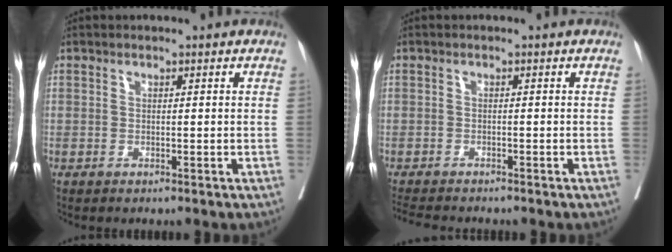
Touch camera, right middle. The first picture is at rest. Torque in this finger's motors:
{"motor_torque": [0.03, -0.07, 0.03, 0.01]}